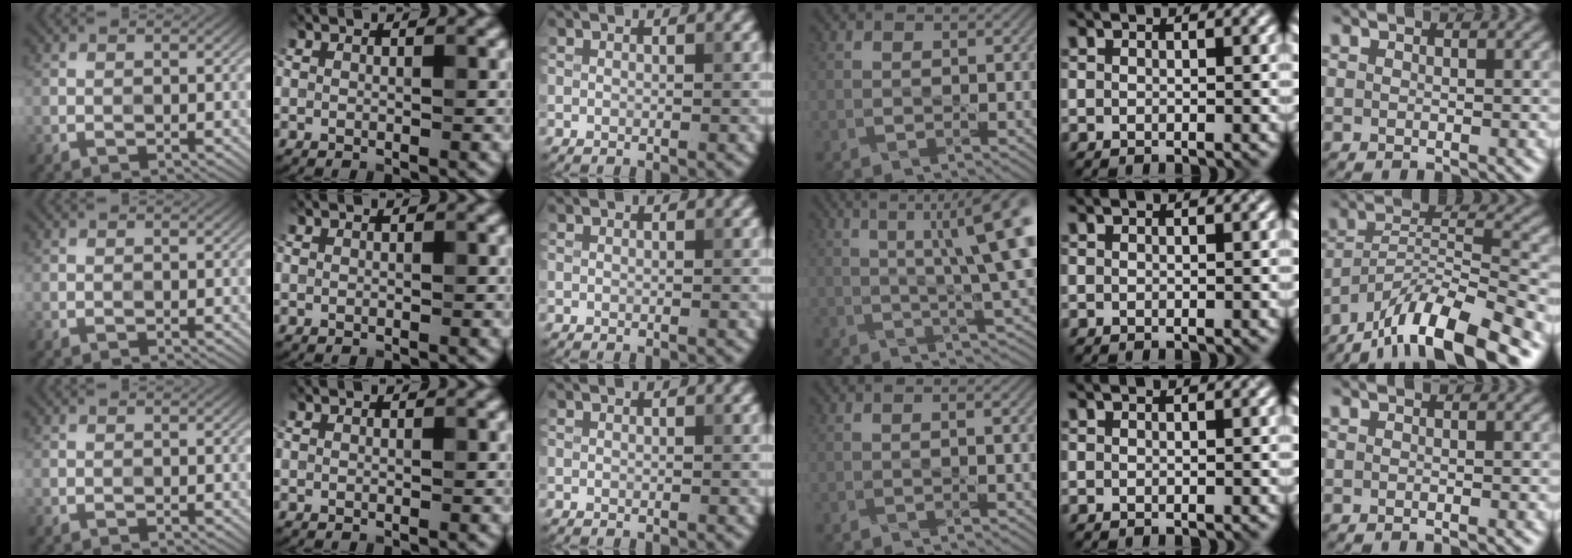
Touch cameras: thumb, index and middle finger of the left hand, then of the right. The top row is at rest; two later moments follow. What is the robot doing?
{"motion": "pour", "object": "cup"}